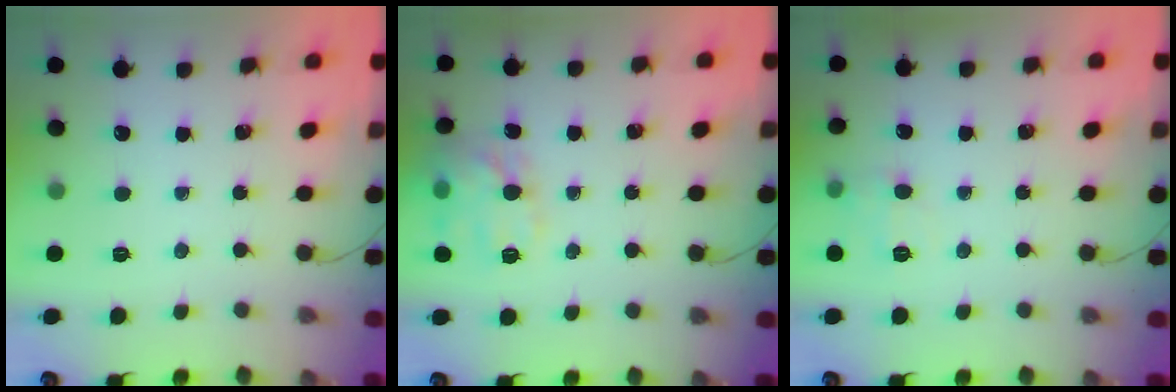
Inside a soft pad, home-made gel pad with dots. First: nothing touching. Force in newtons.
{"total": 14.1, "press": 14.1, "slide": 0.7}
{"total": 7.8, "press": 7.6, "slide": 1.7}